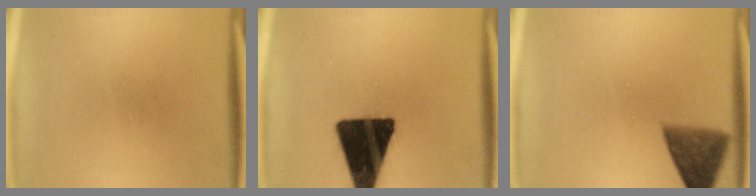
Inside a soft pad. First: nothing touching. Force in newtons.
{"total": 19.4}
{"total": 7.4}